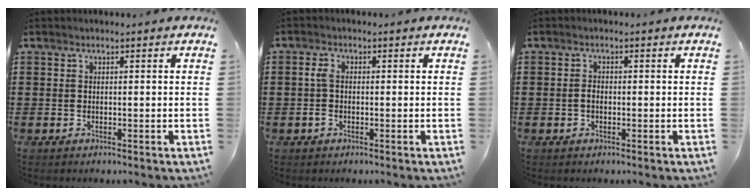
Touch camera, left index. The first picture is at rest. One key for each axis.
{"total": 2.2, "fx": -0.4, "fy": 1.1, "fz": 1.8, "tx": -0.051, "ty": -0.003, "tz": -0.013}
{"total": 1.5, "fx": -0.3, "fy": 0.8, "fz": 1.2, "tx": -0.025, "ty": 0.002, "tz": -0.007}